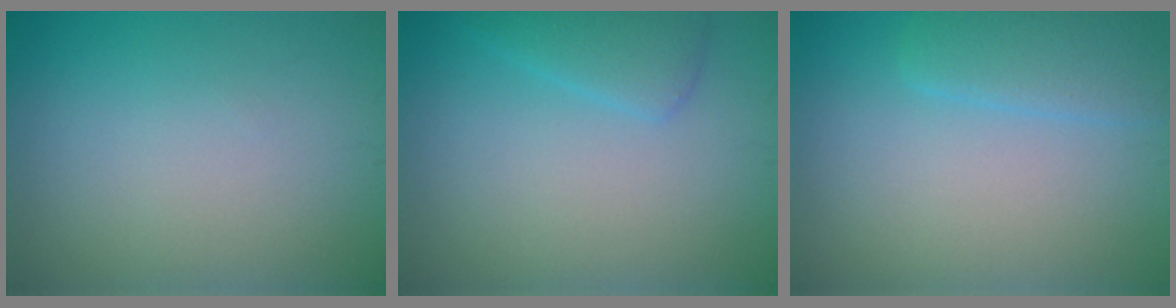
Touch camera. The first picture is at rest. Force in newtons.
{"total": 2.4, "press": 2.4, "slide": 0.1}
{"total": 3.0, "press": 3.0, "slide": 0.1}